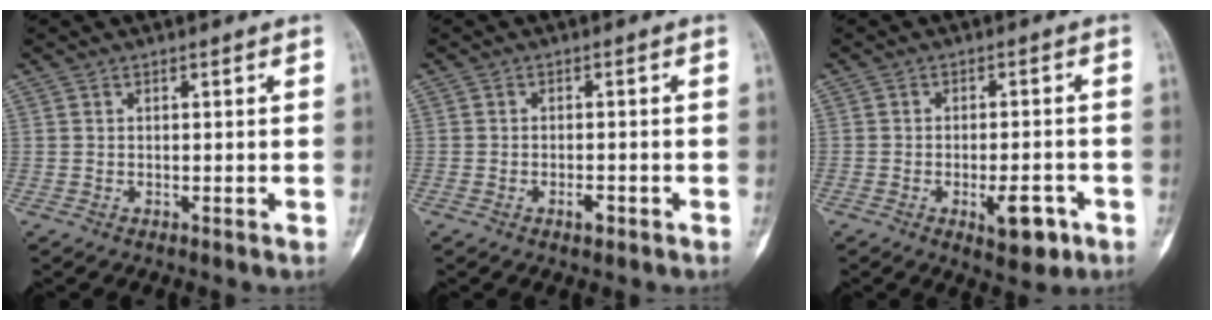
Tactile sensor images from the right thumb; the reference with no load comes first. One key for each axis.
{"total": 1.9, "fx": -1.0, "fy": 0.9, "fz": 1.3, "tx": -0.019, "ty": 0.005, "tz": -0.017}
{"total": 6.6, "fx": -2.8, "fy": 2.8, "fz": 5.3, "tx": -0.061, "ty": 0.010, "tz": -0.035}